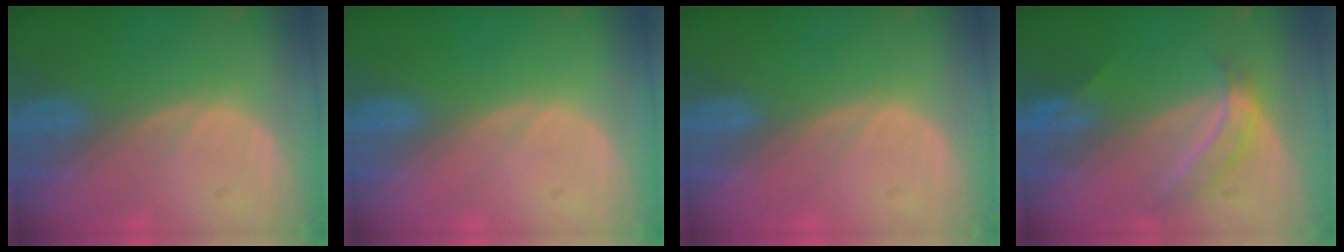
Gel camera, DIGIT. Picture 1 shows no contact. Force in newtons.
{"total": 0.0}
{"total": 0.7, "press": 0.0, "slide": 0.7}
{"total": 5.6, "press": 4.8, "slide": 2.9}